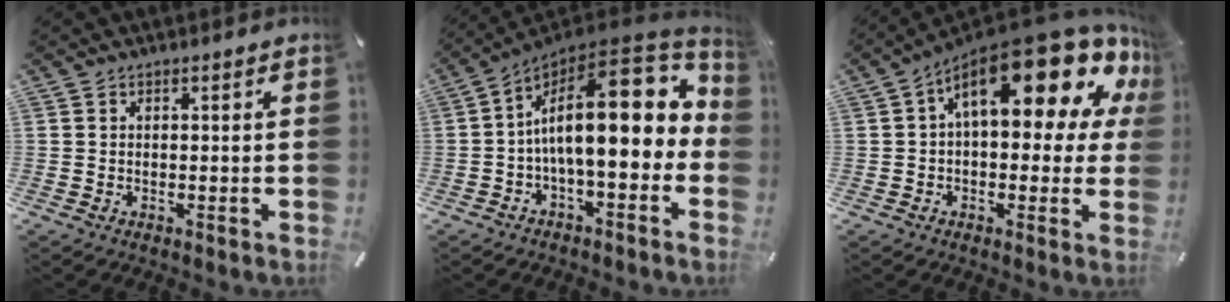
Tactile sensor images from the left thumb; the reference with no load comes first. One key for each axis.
{"total": 21.2, "fx": 2.6, "fy": 8.3, "fz": 19.3, "tx": -0.324, "ty": -0.035, "tz": 0.042}
{"total": 21.5, "fx": 10.0, "fy": 8.7, "fz": 16.9, "tx": -0.245, "ty": -0.071, "tz": 0.165}